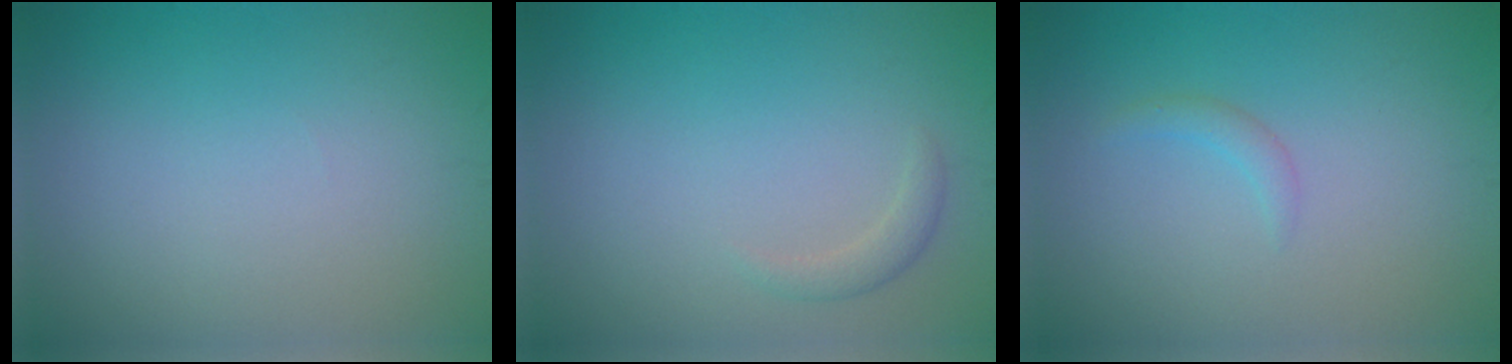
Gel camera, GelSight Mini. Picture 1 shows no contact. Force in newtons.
{"total": 1.2, "press": 1.2, "slide": 0.1}
{"total": 1.0, "press": 1.0, "slide": 0.0}